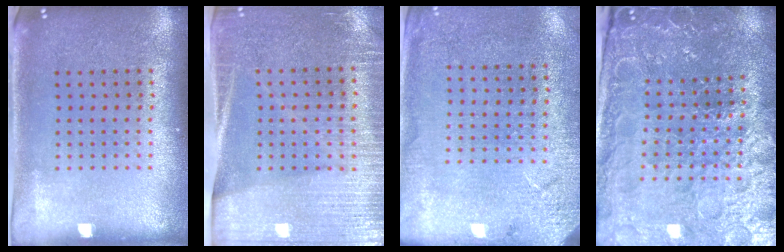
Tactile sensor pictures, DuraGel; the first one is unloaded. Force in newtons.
{"total": 3.1, "press": 2.9, "slide": 1.2}
{"total": 2.6, "press": 2.5, "slide": 0.7}
{"total": 4.1, "press": 4.0, "slide": 0.8}